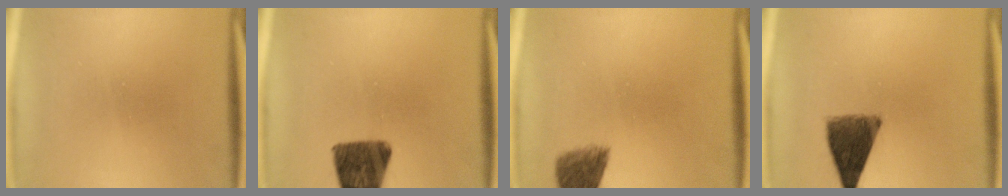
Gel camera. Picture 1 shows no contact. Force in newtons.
{"total": 10.9}
{"total": 5.2}
{"total": 8.7}